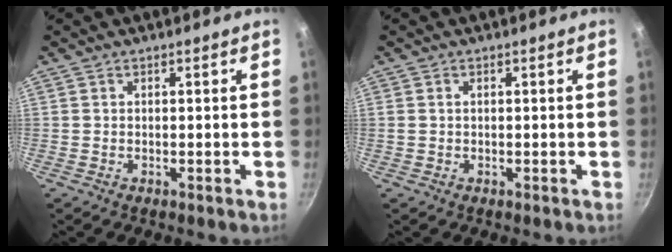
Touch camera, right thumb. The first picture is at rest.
{"total": 0.7, "force": [0.2, 0.5, 0.5], "torque": [-0.008, 0.003, 0.003]}